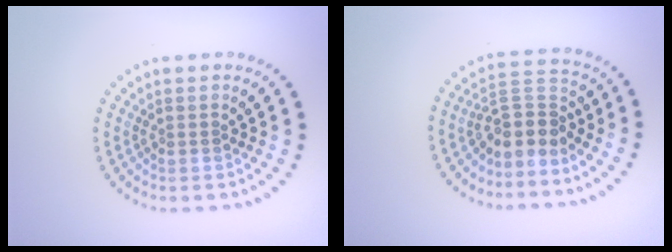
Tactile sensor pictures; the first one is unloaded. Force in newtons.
{"total": 3.6, "press": 3.0, "slide": 2.1}